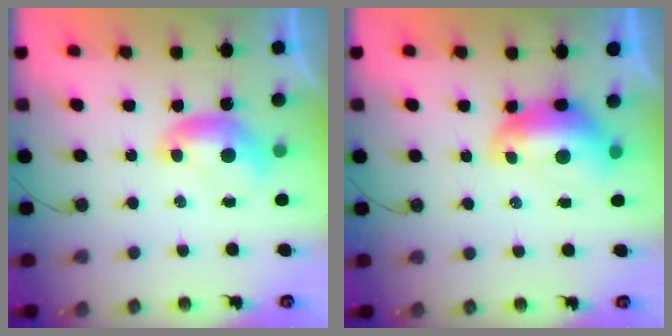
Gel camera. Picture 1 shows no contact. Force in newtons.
{"total": 2.6, "press": 2.5, "slide": 0.7}